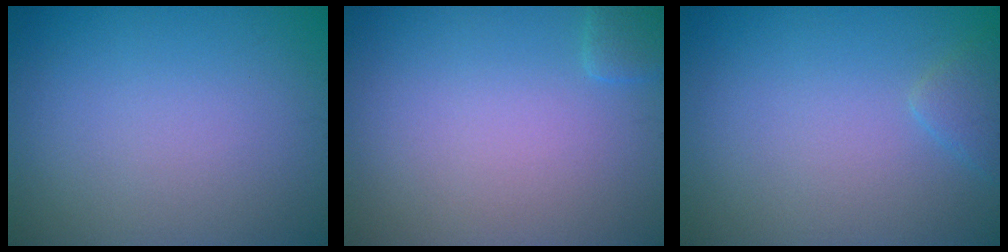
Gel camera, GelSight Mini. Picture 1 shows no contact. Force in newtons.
{"total": 1.1, "press": 1.1, "slide": 0.2}
{"total": 1.4, "press": 1.4, "slide": 0.2}